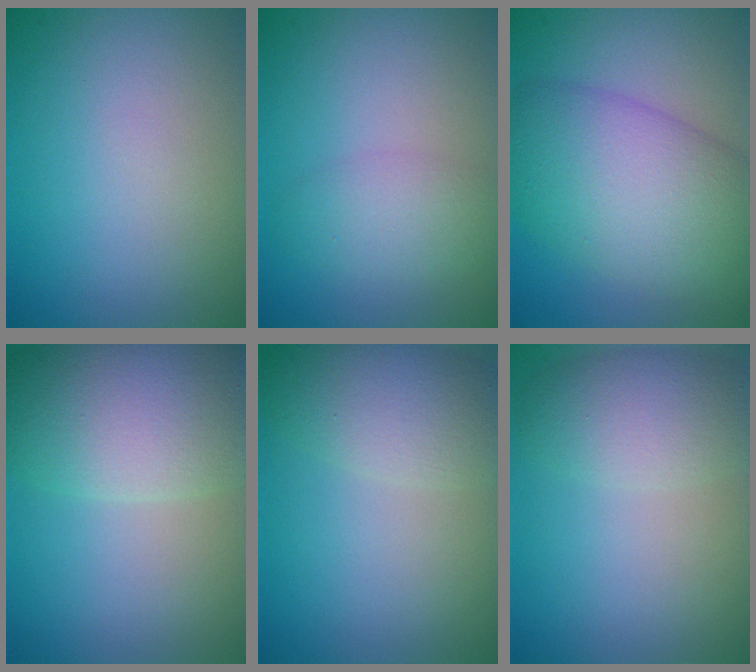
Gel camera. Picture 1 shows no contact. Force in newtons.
{"total": 2.8, "press": 2.8, "slide": 0.2}
{"total": 10.2, "press": 10.2, "slide": 0.2}
{"total": 8.3, "press": 8.2, "slide": 0.4}
{"total": 4.3, "press": 4.3, "slide": 0.2}
{"total": 3.7, "press": 3.7, "slide": 0.1}